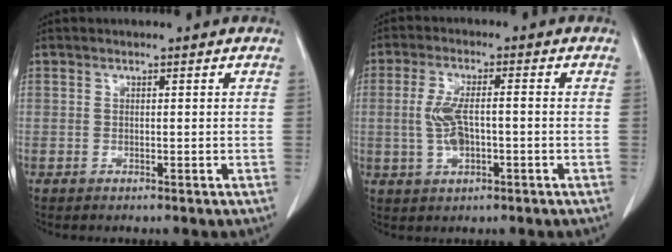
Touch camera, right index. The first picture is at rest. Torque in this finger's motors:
{"motor_torque": [0.31, -0.01, 0.14, 0.06]}